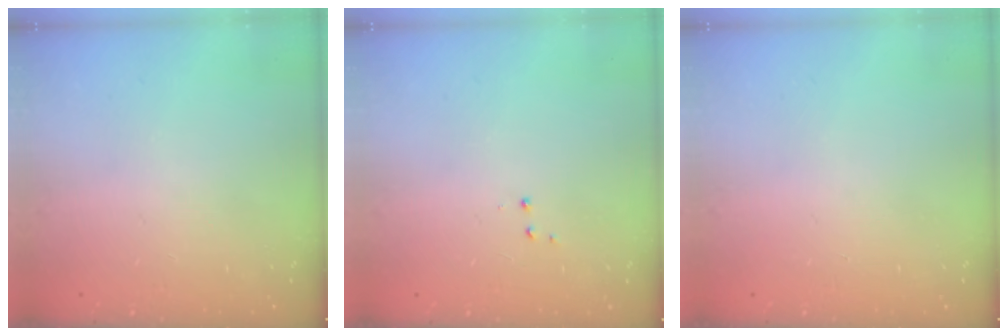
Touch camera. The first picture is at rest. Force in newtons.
{"total": 2.8, "press": 2.7, "slide": 0.5}
{"total": 0.0}